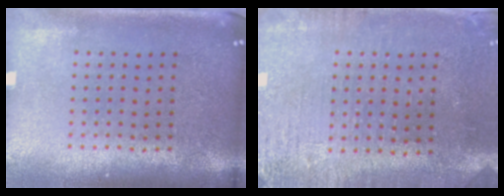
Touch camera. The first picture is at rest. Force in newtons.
{"total": 3.1, "press": 2.6, "slide": 1.7}